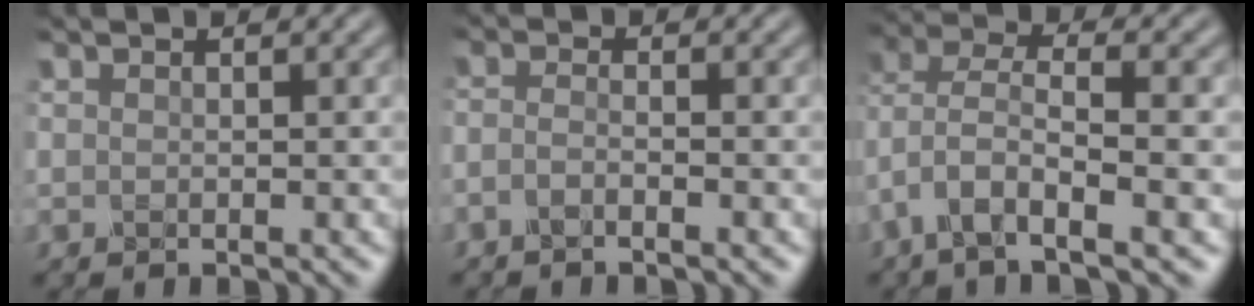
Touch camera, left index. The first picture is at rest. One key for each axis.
{"total": 1.6, "fx": -1.1, "fy": 0.4, "fz": 1.1, "tx": -0.021, "ty": -0.004, "tz": -0.029}
{"total": 5.9, "fx": -2.5, "fy": 2.3, "fz": 4.8, "tx": -0.096, "ty": 0.003, "tz": -0.057}